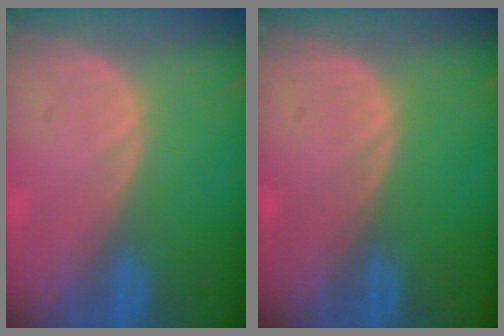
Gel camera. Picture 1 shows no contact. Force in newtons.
{"total": 0.0}